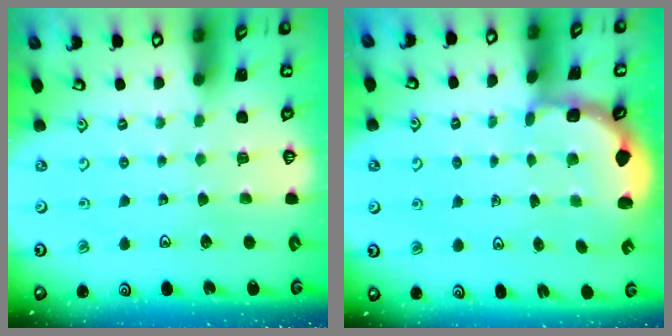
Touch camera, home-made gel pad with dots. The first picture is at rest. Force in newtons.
{"total": 2.4, "press": 1.7, "slide": 1.6}